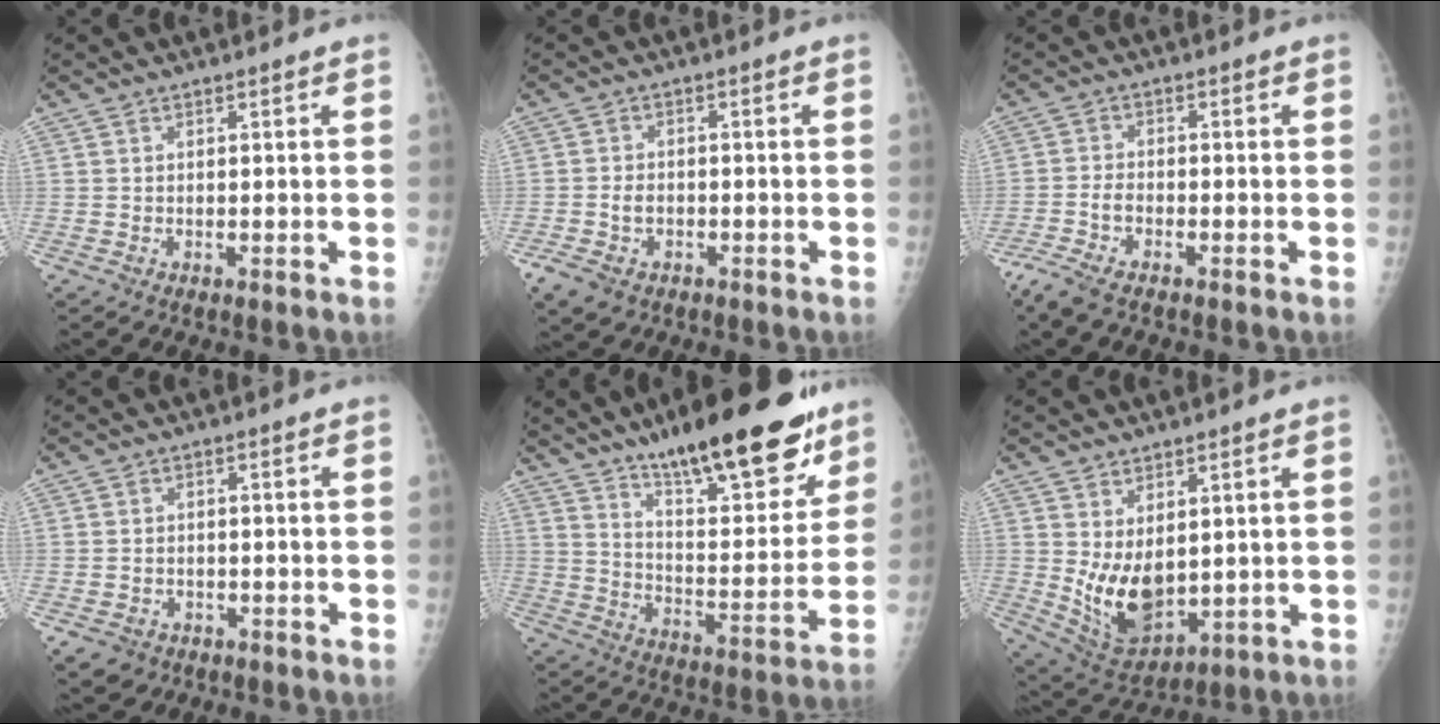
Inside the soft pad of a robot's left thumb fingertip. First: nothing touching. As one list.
[{"total": 5.7, "force": [-2.5, 4.0, 3.3], "torque": [-0.069, 0.009, -0.037]}, {"total": 5.6, "force": [-3.9, 1.8, 3.6], "torque": [-0.096, 0.007, -0.078]}, {"total": 4.7, "force": [-2.6, 3.7, 1.2], "torque": [-0.013, 0.012, -0.033]}, {"total": 24.5, "force": [17.0, 7.2, 16.2], "torque": [-0.201, -0.079, 0.264]}, {"total": 10.4, "force": [1.2, 6.4, 8.0], "torque": [-0.120, -0.028, 0.048]}]